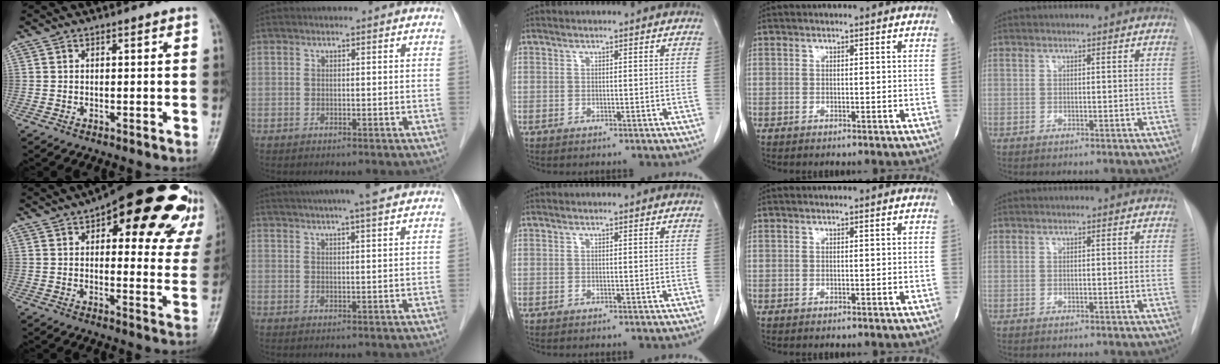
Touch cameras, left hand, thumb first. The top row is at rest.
{"thumb": {"total": 25.5, "force": [15.8, 10.0, 17.4], "torque": [-0.186, -0.037, 0.188]}, "index": {"total": 13.5, "force": [11.5, 0.8, 6.9], "torque": [-0.115, 0.027, 0.153]}}